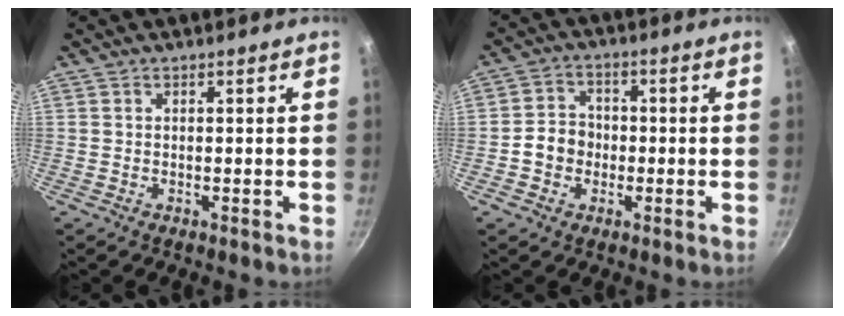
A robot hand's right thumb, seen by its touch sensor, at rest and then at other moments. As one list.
[{"total": 5.9, "force": [-1.2, 5.1, 2.6], "torque": [-0.016, 0.021, -0.029]}]